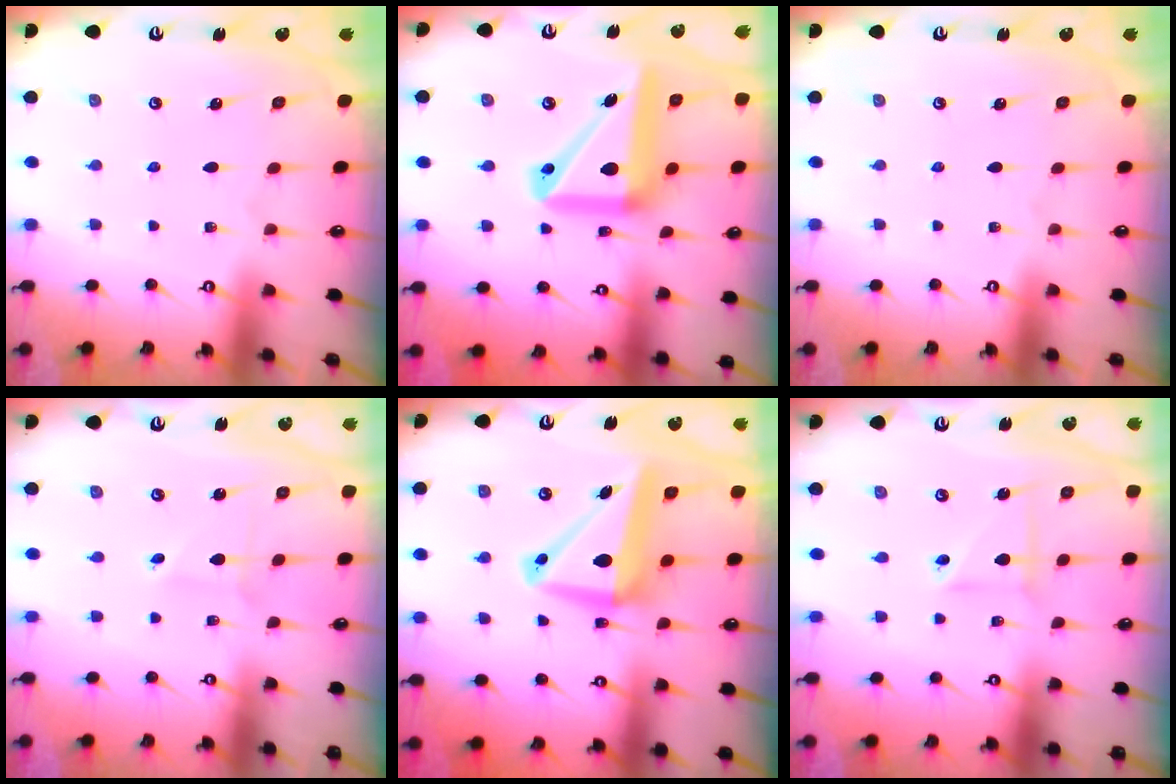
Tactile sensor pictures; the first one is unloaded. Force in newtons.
{"total": 16.7, "press": 16.5, "slide": 2.5}
{"total": 0.0}
{"total": 2.0, "press": 2.0, "slide": 0.1}
{"total": 11.5, "press": 11.2, "slide": 2.6}
{"total": 3.9, "press": 3.9, "slide": 0.4}